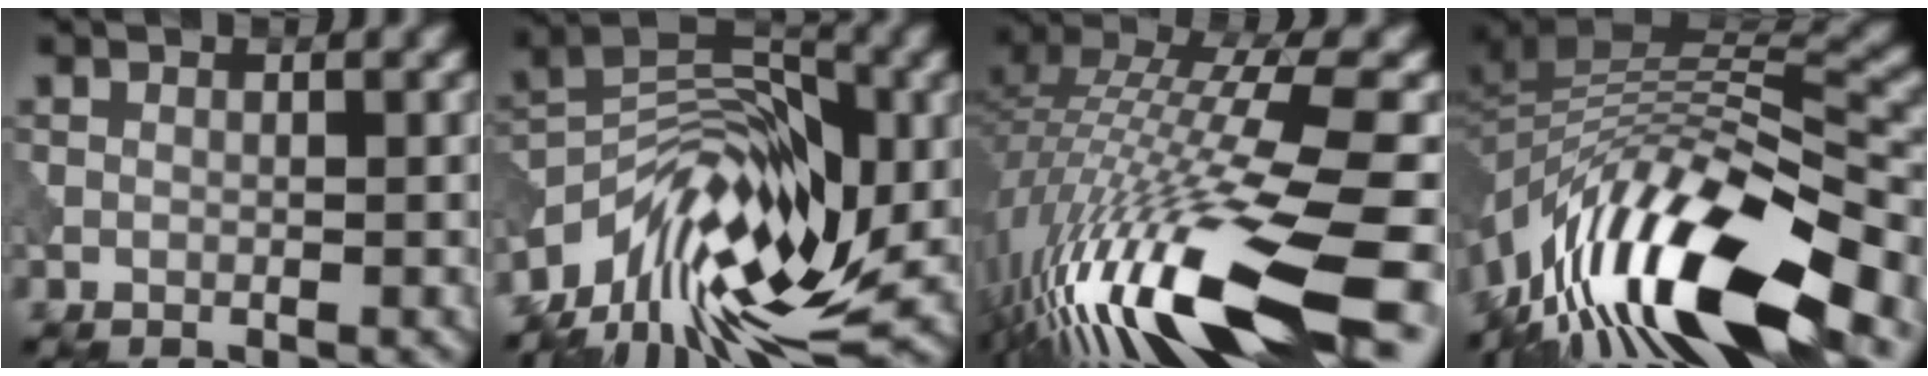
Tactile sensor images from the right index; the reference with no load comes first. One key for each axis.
{"total": 12.5, "fx": -6.3, "fy": 6.1, "fz": 9.0, "tx": -0.145, "ty": 0.019, "tz": -0.123}
{"total": 16.5, "fx": -6.5, "fy": 4.6, "fz": 14.5, "tx": -0.294, "ty": 0.008, "tz": -0.115}
{"total": 14.1, "fx": -7.4, "fy": 5.4, "fz": 10.7, "tx": -0.203, "ty": 0.025, "tz": -0.132}